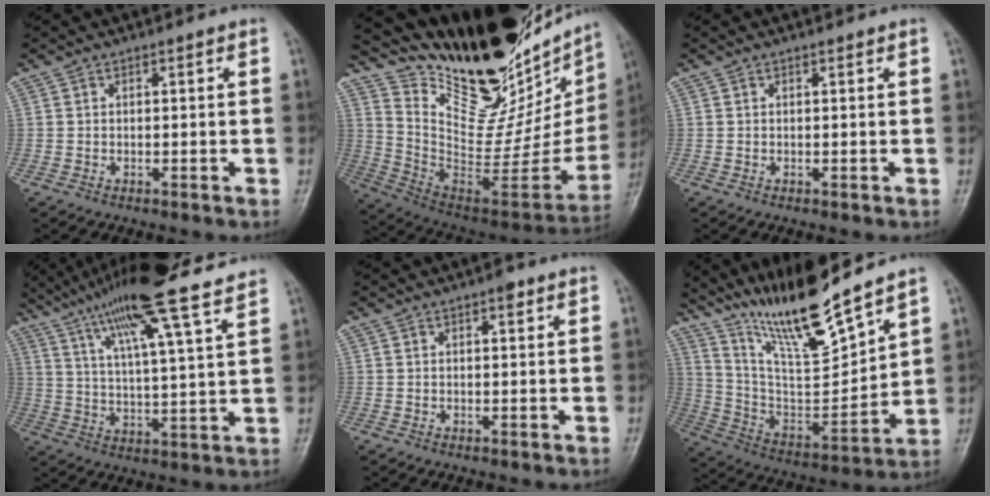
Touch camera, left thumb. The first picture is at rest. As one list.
[{"total": 35.9, "force": [26.7, 12.4, 20.5], "torque": [-0.294, -0.139, 0.410]}, {"total": 0.0}, {"total": 18.6, "force": [13.6, 1.3, 12.6], "torque": [-0.200, -0.028, 0.218]}, {"total": 1.5, "force": [0.8, 0.6, 1.1], "torque": [-0.011, 0.000, 0.008]}, {"total": 17.8, "force": [14.6, 2.0, 9.9], "torque": [-0.151, -0.082, 0.282]}]